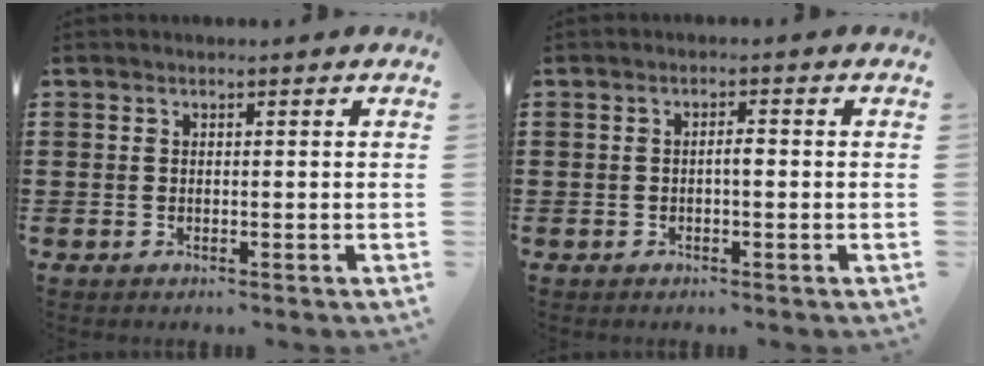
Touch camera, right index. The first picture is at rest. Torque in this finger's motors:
{"motor_torque": [0.38, -0.24, 0.05, 0.05]}